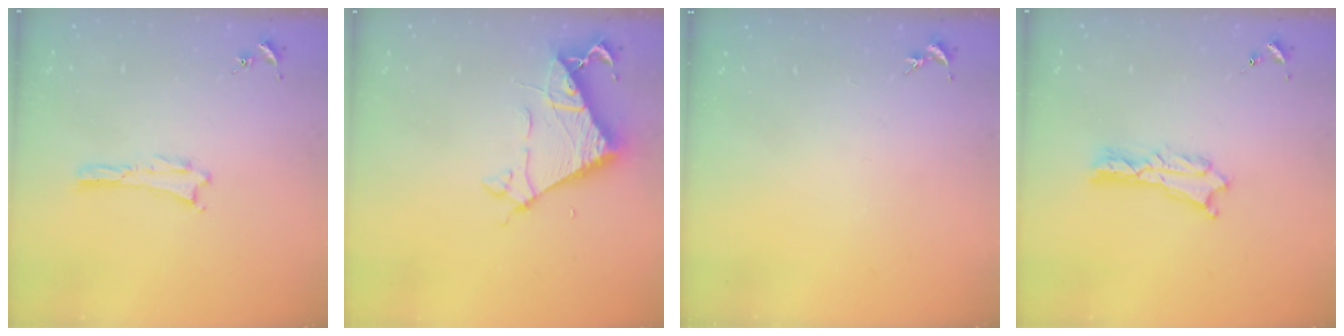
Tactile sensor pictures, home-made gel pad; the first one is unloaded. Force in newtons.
{"total": 6.8, "press": 6.8, "slide": 0.6}
{"total": 0.0}
{"total": 1.8, "press": 1.7, "slide": 0.2}